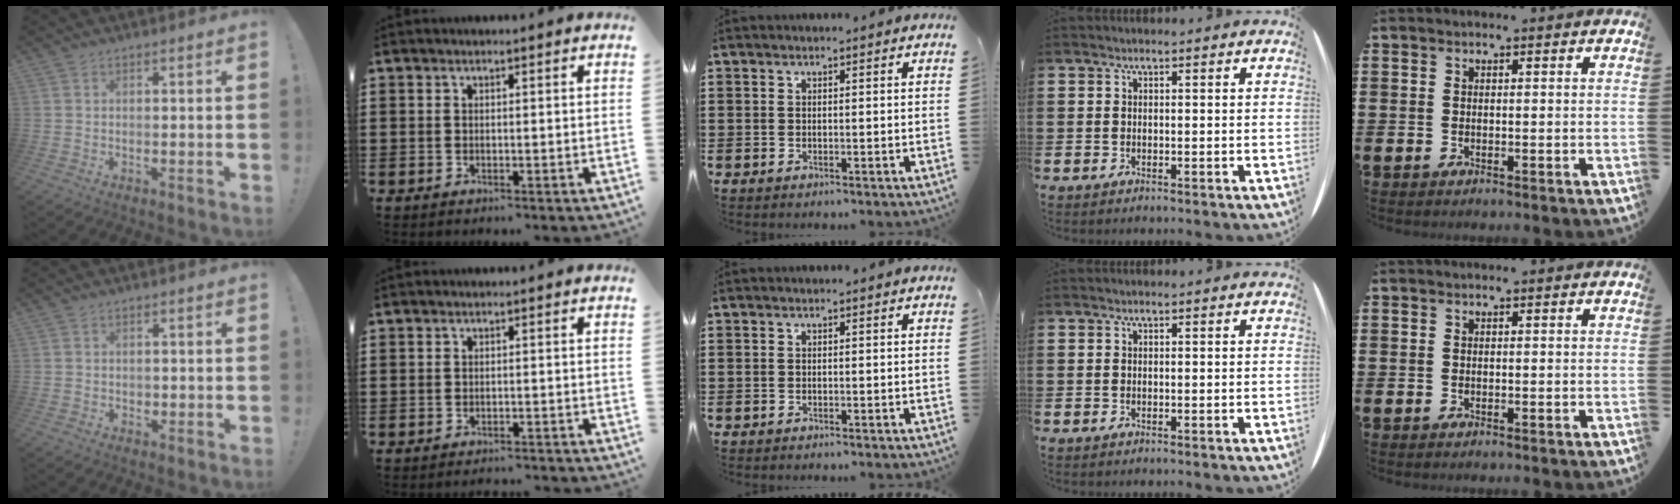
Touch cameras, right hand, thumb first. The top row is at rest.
{"thumb": {"total": 0.7, "force": [0.1, 0.7, 0.0], "torque": [-0.002, 0.002, 0.002]}, "index": {"total": 1.3, "force": [-1.3, 0.1, -0.2], "torque": [-0.001, 0.003, -0.029]}}